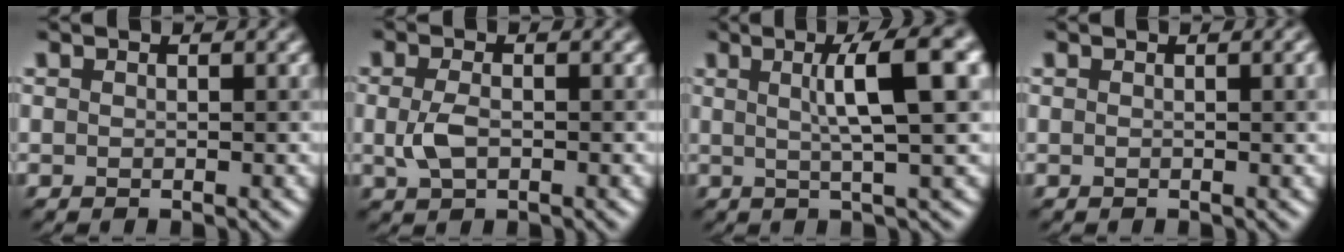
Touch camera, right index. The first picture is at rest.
{"total": 1.9, "force": [-0.3, 1.1, 1.6], "torque": [-0.041, -0.004, -0.002]}
{"total": 7.2, "force": [1.7, 1.2, 6.9], "torque": [-0.080, 0.015, 0.027]}
{"total": 2.2, "force": [0.3, 0.9, 2.0], "torque": [-0.007, 0.004, -0.002]}